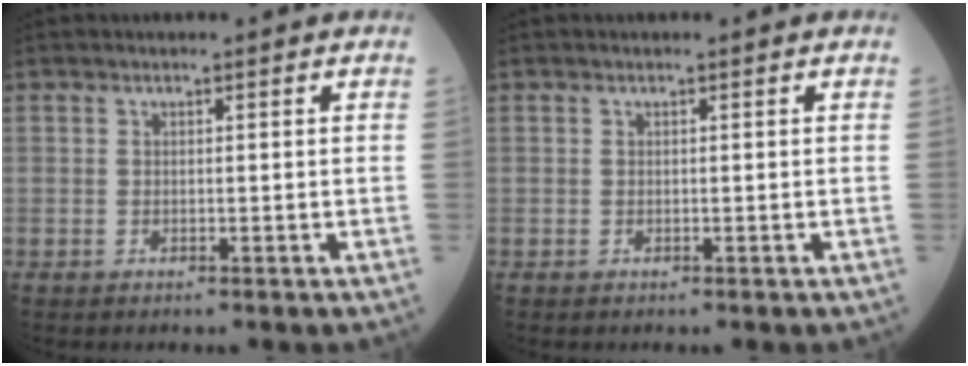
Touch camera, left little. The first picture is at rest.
{"total": 0.0}